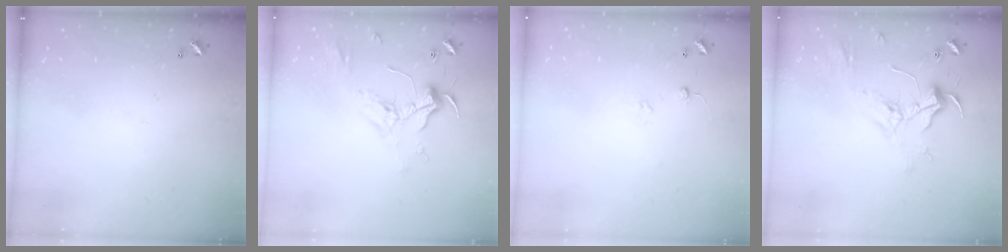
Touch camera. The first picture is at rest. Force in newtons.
{"total": 2.4, "press": 2.3, "slide": 0.9}
{"total": 6.7, "press": 6.6, "slide": 0.6}
{"total": 2.4, "press": 2.3, "slide": 0.8}